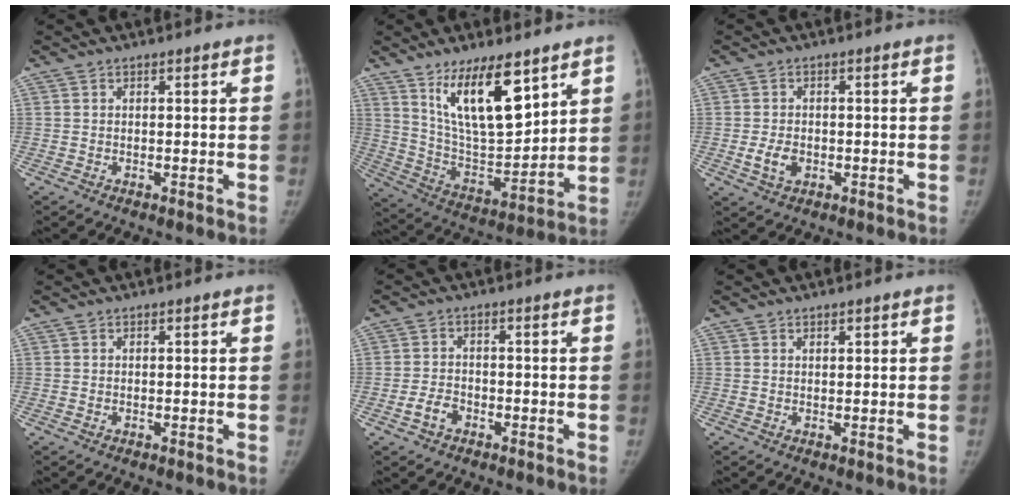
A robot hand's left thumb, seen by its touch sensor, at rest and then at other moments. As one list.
[{"total": 16.8, "force": [9.6, 5.9, 12.4], "torque": [-0.181, -0.058, 0.188]}, {"total": 4.1, "force": [-1.0, 2.9, 2.7], "torque": [-0.048, 0.003, -0.015]}, {"total": 0.0}, {"total": 3.7, "force": [-1.8, 2.5, 1.9], "torque": [-0.032, 0.016, -0.033]}, {"total": 1.0, "force": [0.6, 0.5, 0.5], "torque": [-0.002, -0.003, 0.009]}]